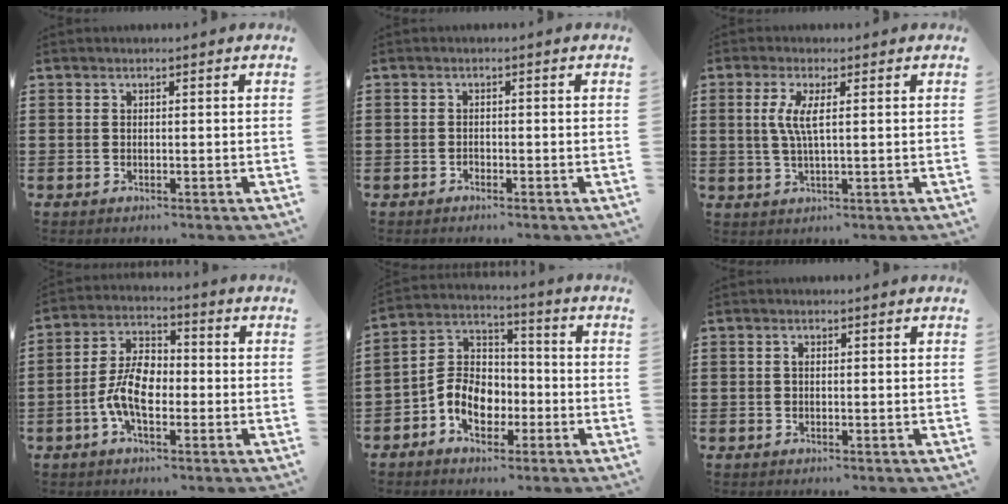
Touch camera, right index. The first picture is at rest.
{"total": 0.8, "force": [-0.7, 0.3, 0.0], "torque": [-0.002, 0.004, -0.017]}
{"total": 4.3, "force": [0.7, 0.5, 4.2], "torque": [-0.092, -0.008, 0.010]}
{"total": 7.3, "force": [-2.1, 3.9, 5.9], "torque": [-0.142, 0.002, -0.049]}
{"total": 8.2, "force": [-3.0, 6.0, 4.7], "torque": [-0.109, 0.011, -0.062]}
{"total": 0.6, "force": [0.0, 0.2, 0.6], "torque": [-0.014, -0.003, 0.001]}